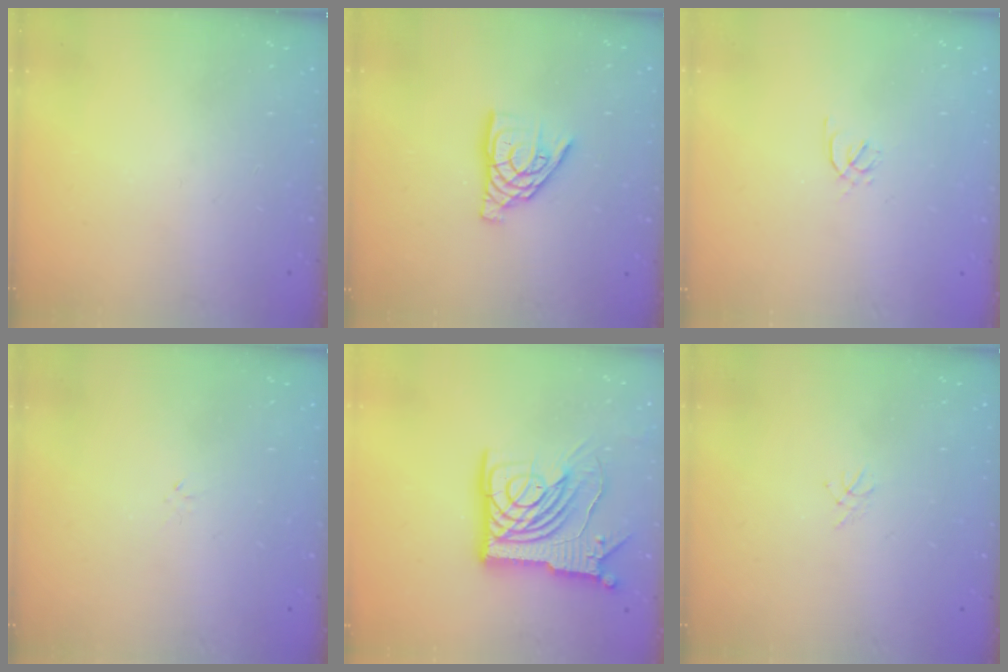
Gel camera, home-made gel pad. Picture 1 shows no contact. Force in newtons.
{"total": 10.8, "press": 10.8, "slide": 0.8}
{"total": 1.7, "press": 1.6, "slide": 0.5}
{"total": 0.0}
{"total": 20.4, "press": 20.2, "slide": 2.3}
{"total": 1.5, "press": 1.4, "slide": 0.4}